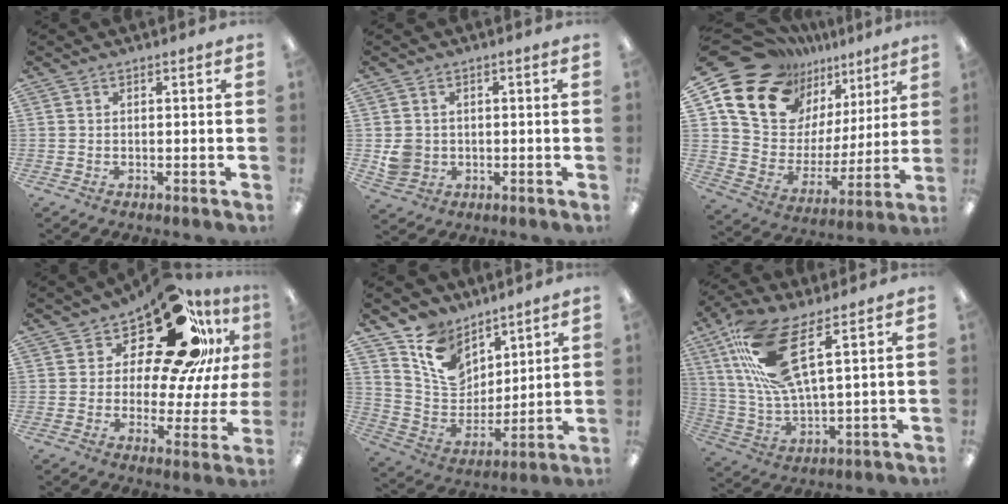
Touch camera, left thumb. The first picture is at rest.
{"total": 4.5, "force": [0.0, 4.2, 1.4], "torque": [-0.022, 0.008, 0.004]}
{"total": 18.2, "force": [13.2, 11.4, 5.3], "torque": [-0.117, -0.099, 0.257]}
{"total": 21.5, "force": [13.7, 8.3, 14.4], "torque": [-0.218, -0.085, 0.229]}
{"total": 13.6, "force": [9.0, 8.9, 5.0], "torque": [-0.106, -0.048, 0.178]}
{"total": 16.2, "force": [8.8, 5.0, 12.6], "torque": [-0.277, -0.027, 0.154]}